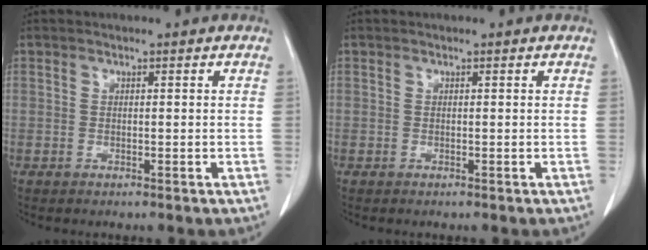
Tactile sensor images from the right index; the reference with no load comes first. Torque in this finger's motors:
{"motor_torque": [0.00, 0.00, 0.00, 0.00]}